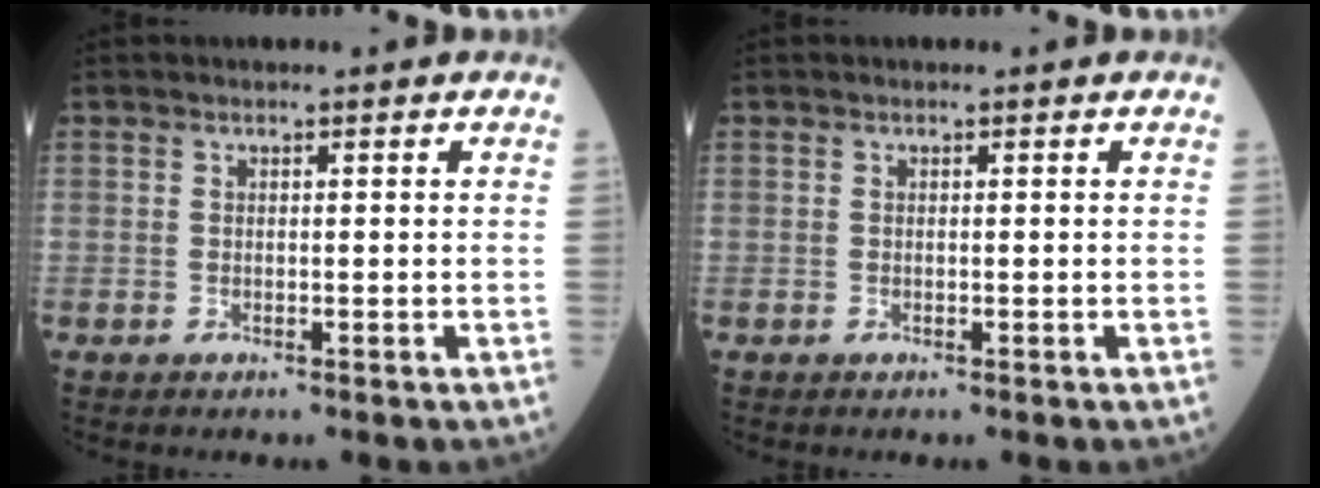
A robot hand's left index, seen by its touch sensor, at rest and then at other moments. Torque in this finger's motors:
{"motor_torque": [-0.19, 0.07, -0.03, 0.00]}